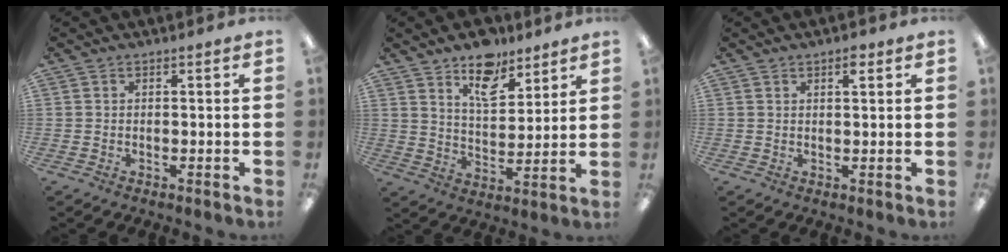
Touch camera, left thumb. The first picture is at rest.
{"total": 11.4, "force": [8.7, 5.3, 5.1], "torque": [-0.063, -0.051, 0.154]}
{"total": 2.2, "force": [1.6, 0.8, 1.2], "torque": [-0.011, -0.006, 0.025]}